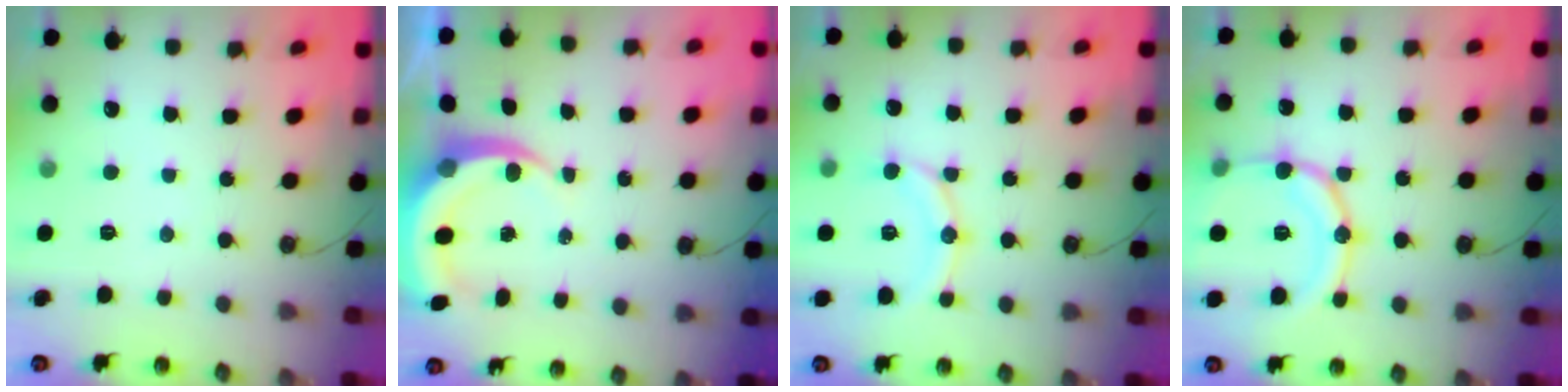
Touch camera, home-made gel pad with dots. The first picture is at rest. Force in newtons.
{"total": 6.9, "press": 6.9, "slide": 0.9}
{"total": 11.7, "press": 11.4, "slide": 2.7}
{"total": 16.9, "press": 16.6, "slide": 3.3}